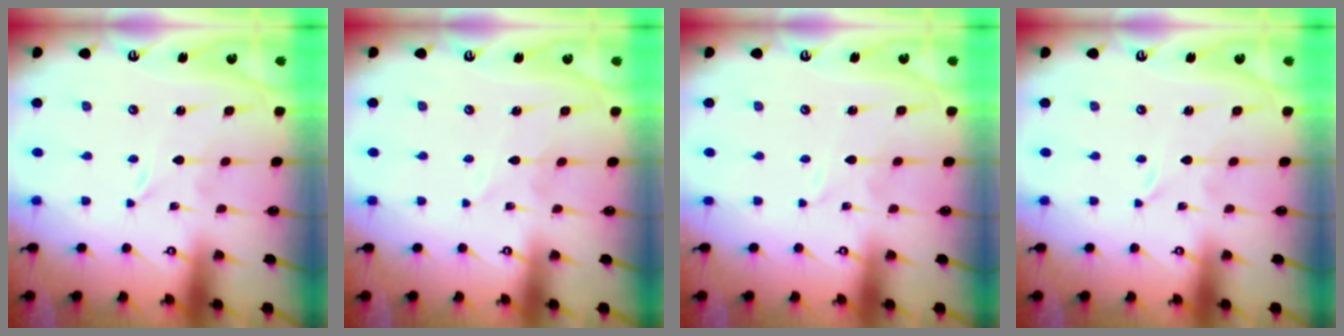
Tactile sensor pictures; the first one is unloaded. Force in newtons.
{"total": 0.8, "press": 0.8, "slide": 0.1}
{"total": 0.0}
{"total": 0.0}